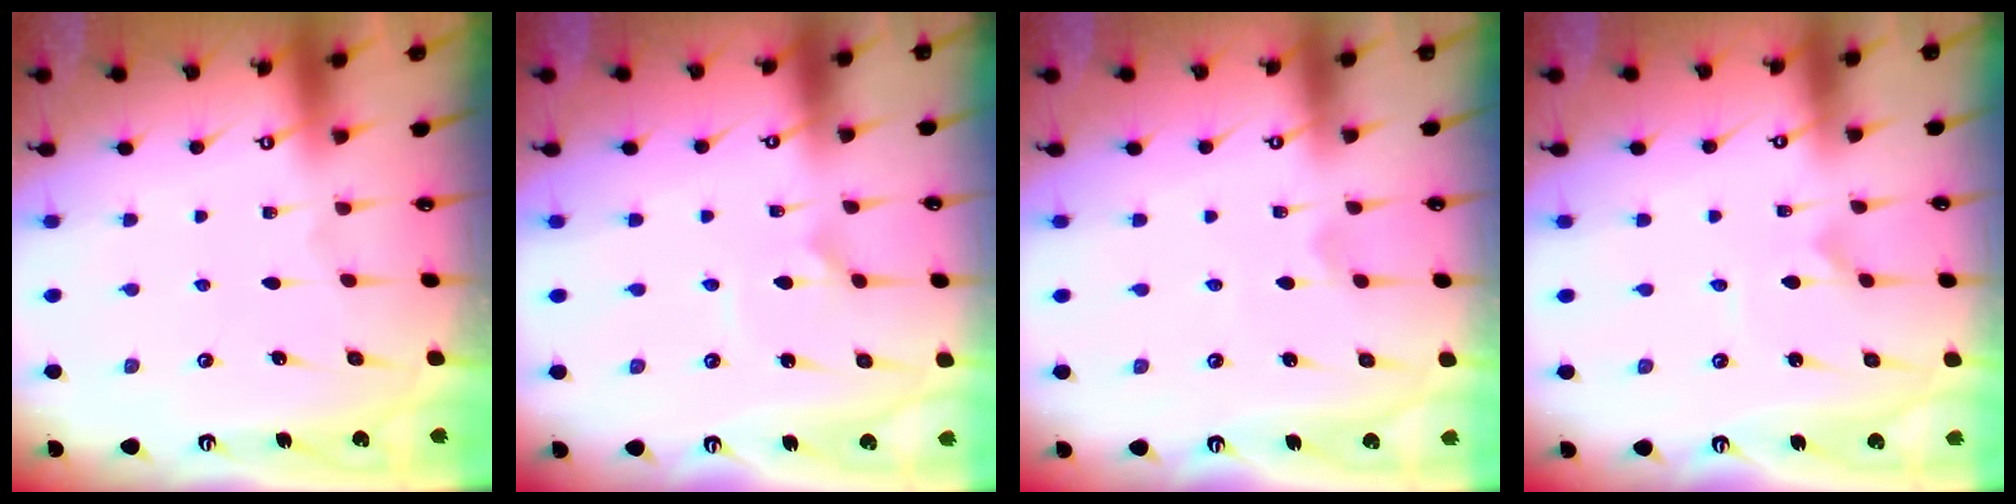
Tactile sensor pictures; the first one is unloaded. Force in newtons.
{"total": 2.1, "press": 2.1, "slide": 0.5}
{"total": 1.0, "press": 1.0, "slide": 0.3}
{"total": 0.0}